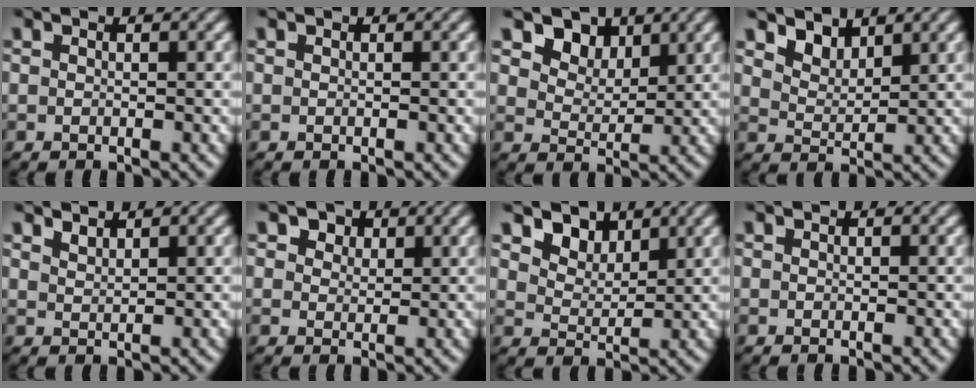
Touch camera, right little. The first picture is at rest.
{"total": 0.0}
{"total": 6.1, "force": [3.3, 4.2, 2.9], "torque": [-0.058, -0.009, 0.054]}
{"total": 2.9, "force": [2.3, 1.2, 1.3], "torque": [-0.027, -0.015, 0.046]}
{"total": 1.7, "force": [1.4, -1.0, -0.1], "torque": [0.012, -0.002, 0.035]}
{"total": 4.0, "force": [1.9, 3.0, 1.8], "torque": [-0.034, -0.005, 0.035]}
{"total": 4.1, "force": [2.7, 2.5, 1.9], "torque": [-0.040, -0.015, 0.050]}
{"total": 0.0}